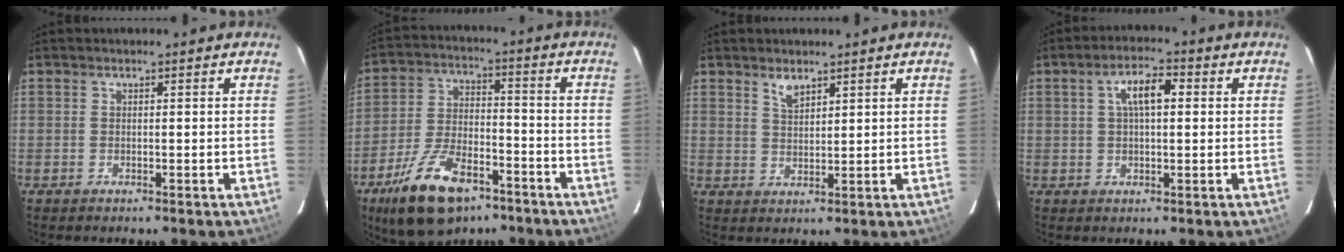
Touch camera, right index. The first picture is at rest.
{"total": 16.3, "force": [-10.3, 7.4, 10.1], "torque": [-0.209, -0.010, -0.176]}
{"total": 2.9, "force": [2.3, 1.0, 1.5], "torque": [-0.027, 0.000, 0.043]}
{"total": 5.8, "force": [1.4, 2.3, 5.1], "torque": [-0.095, 0.017, 0.025]}